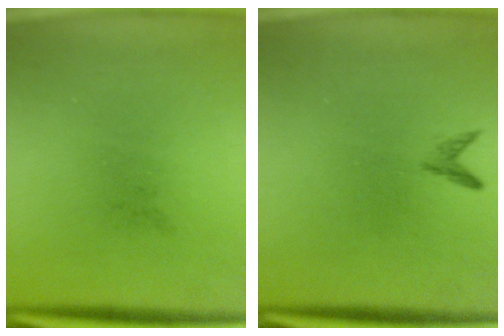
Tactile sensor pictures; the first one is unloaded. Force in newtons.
{"total": 0.8}